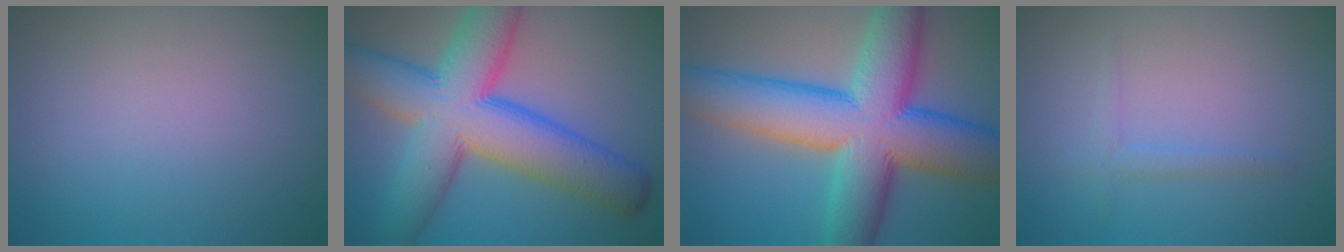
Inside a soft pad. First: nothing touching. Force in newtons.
{"total": 12.2, "press": 12.2, "slide": 0.3}
{"total": 14.2, "press": 14.2, "slide": 0.2}
{"total": 1.3, "press": 1.3, "slide": 0.1}